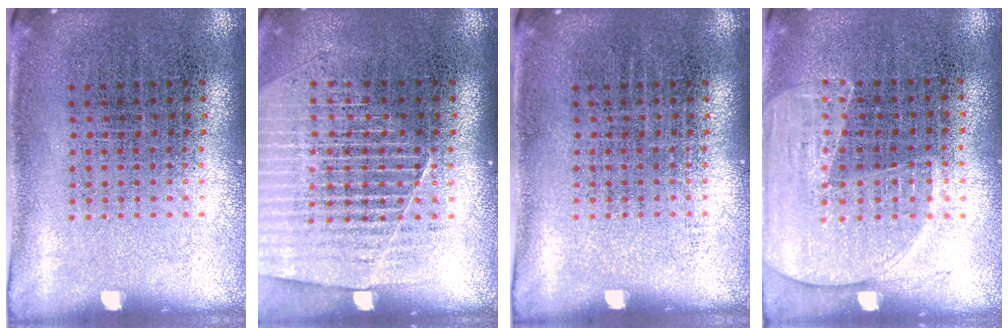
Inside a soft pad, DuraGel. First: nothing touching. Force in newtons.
{"total": 1.6, "press": 1.5, "slide": 0.4}
{"total": 0.0}
{"total": 1.6, "press": 1.4, "slide": 0.8}